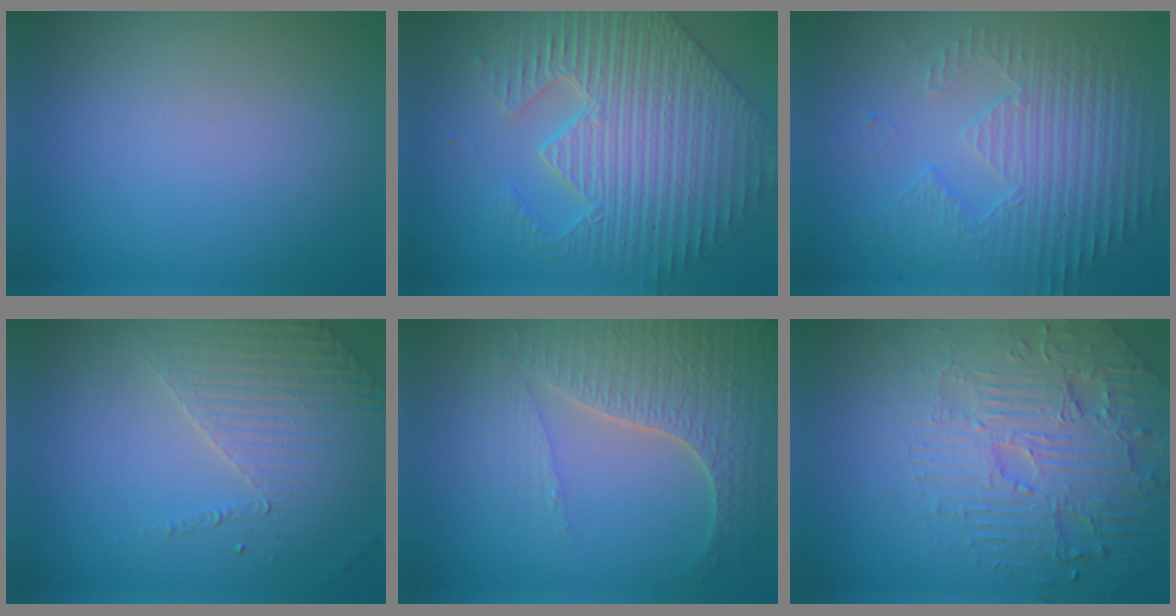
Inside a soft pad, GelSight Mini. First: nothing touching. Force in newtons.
{"total": 6.7, "press": 5.7, "slide": 3.6}
{"total": 5.6, "press": 3.5, "slide": 4.4}
{"total": 4.1, "press": 3.3, "slide": 2.4}
{"total": 5.1, "press": 4.4, "slide": 2.6}
{"total": 6.9, "press": 5.3, "slide": 4.4}